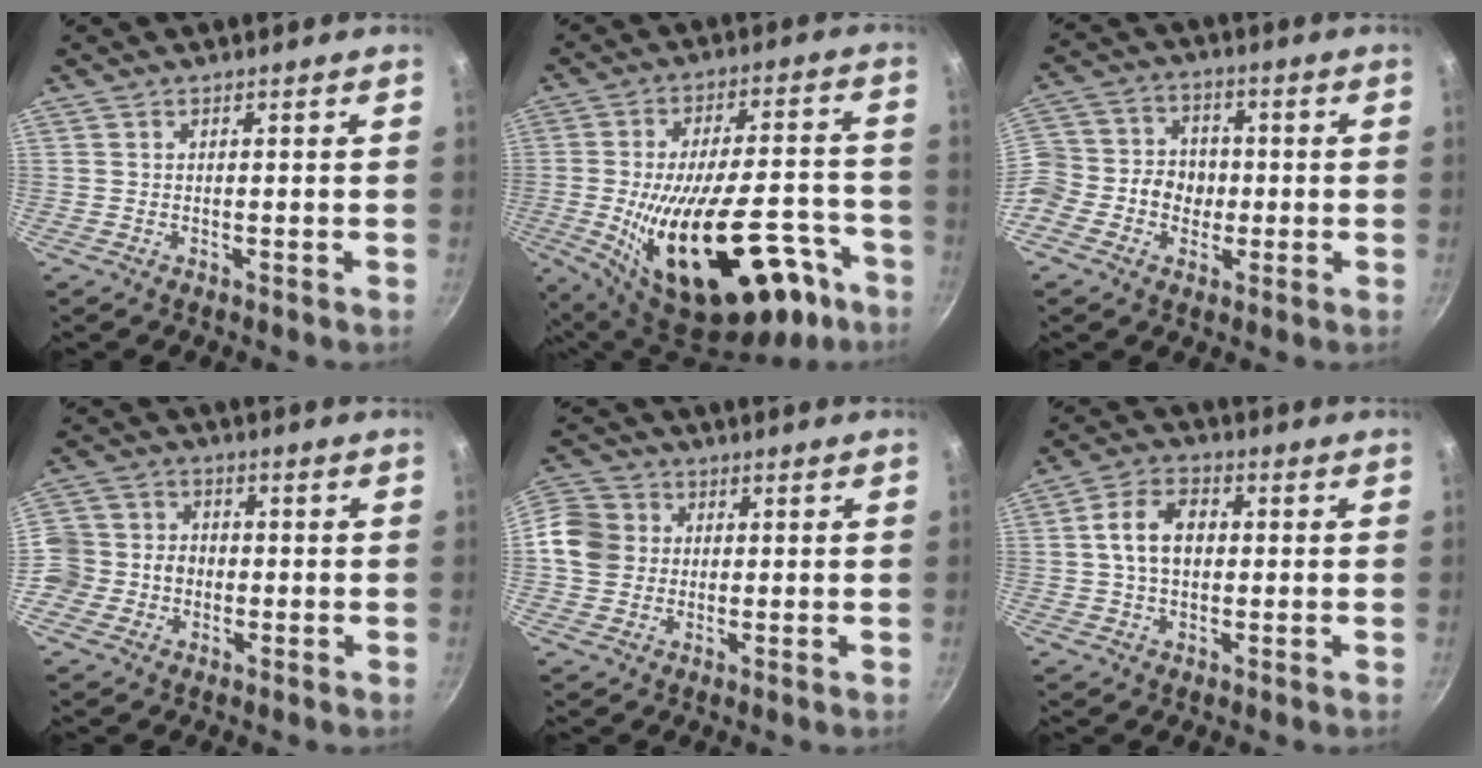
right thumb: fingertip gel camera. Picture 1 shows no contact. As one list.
[{"total": 28.8, "force": [-11.8, 13.4, 22.5], "torque": [-0.308, 0.042, -0.154]}, {"total": 12.7, "force": [-2.8, 11.1, 5.5], "torque": [-0.085, 0.035, -0.067]}, {"total": 9.9, "force": [-2.2, 8.9, 3.7], "torque": [-0.043, 0.028, -0.054]}, {"total": 10.1, "force": [0.7, 9.0, 4.4], "torque": [-0.062, 0.014, -0.003]}, {"total": 8.5, "force": [0.6, 5.9, 6.1], "torque": [-0.091, 0.020, 0.002]}]